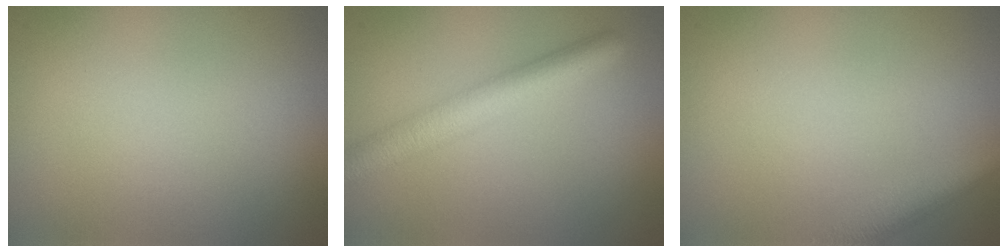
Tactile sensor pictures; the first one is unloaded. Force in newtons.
{"total": 4.5, "press": 4.5, "slide": 0.0}
{"total": 2.9, "press": 2.9, "slide": 0.1}